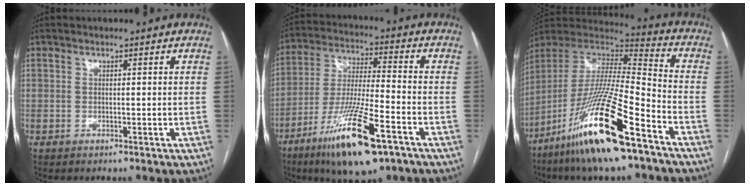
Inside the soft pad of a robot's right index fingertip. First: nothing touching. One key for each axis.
{"total": 16.5, "fx": -9.3, "fy": 2.2, "fz": 13.5, "tx": -0.267, "ty": -0.034, "tz": -0.163}
{"total": 23.4, "fx": -13.9, "fy": 2.1, "fz": 18.7, "tx": -0.384, "ty": -0.046, "tz": -0.262}